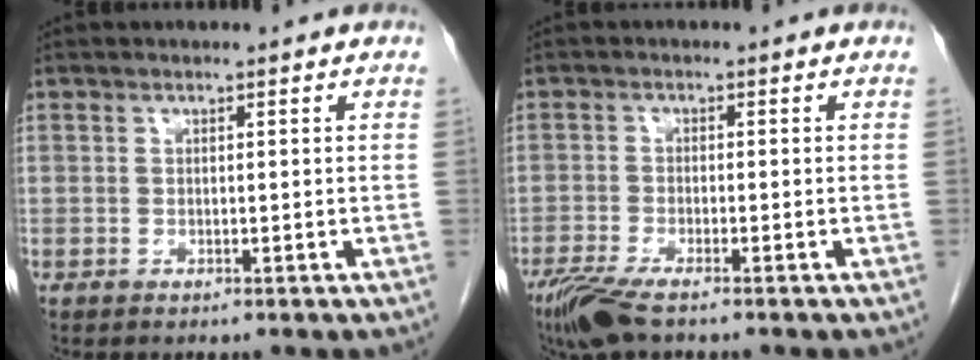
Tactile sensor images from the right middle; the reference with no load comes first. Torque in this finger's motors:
{"motor_torque": [0.46, -0.29, 0.07, 0.05]}